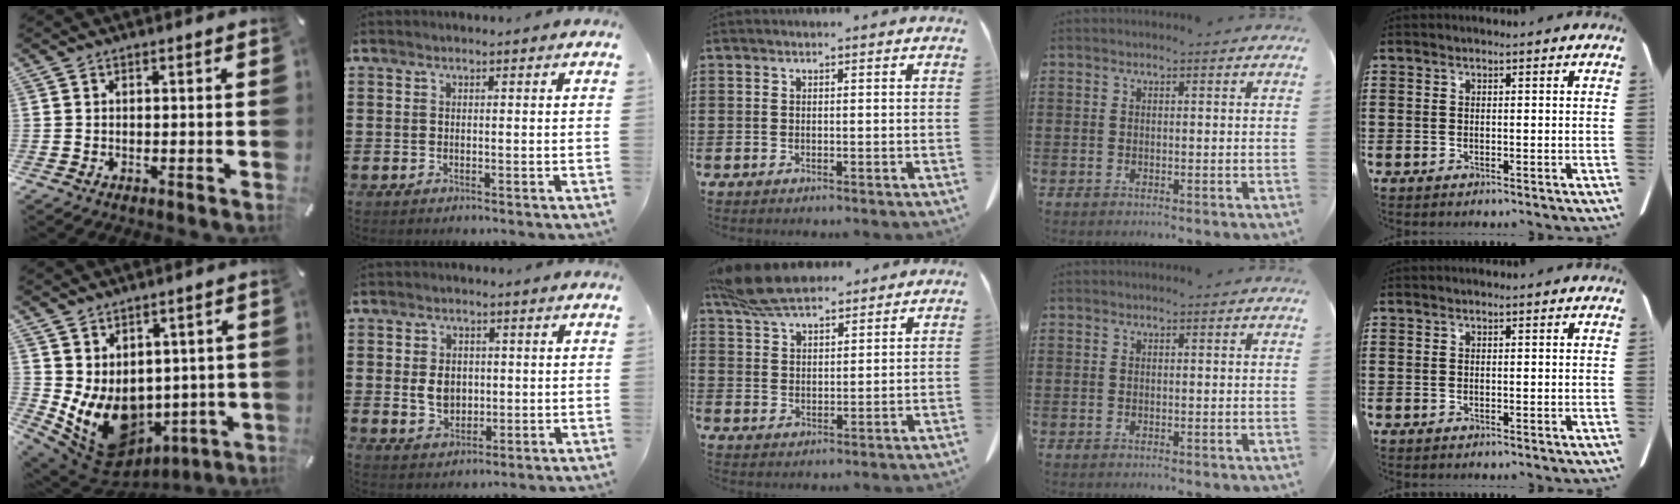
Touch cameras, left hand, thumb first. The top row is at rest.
{"thumb": {"total": 11.5, "force": [-0.8, 9.7, 6.2], "torque": [-0.113, -0.022, -0.002]}, "index": {"total": 4.5, "force": [0.1, 3.4, 3.0], "torque": [-0.057, 0.007, -0.003]}, "middle": {"total": 8.6, "force": [7.3, 2.6, 3.8], "torque": [-0.097, -0.011, 0.139]}}